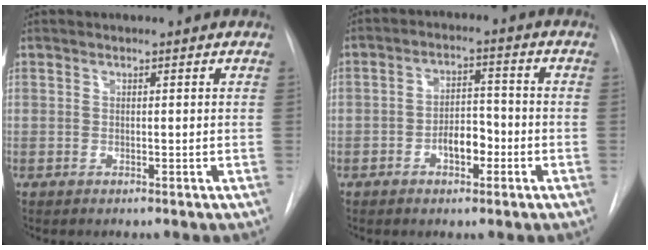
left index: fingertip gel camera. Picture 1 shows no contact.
{"total": 5.1, "force": [-2.4, 2.4, 3.7], "torque": [-0.060, 0.011, -0.038]}